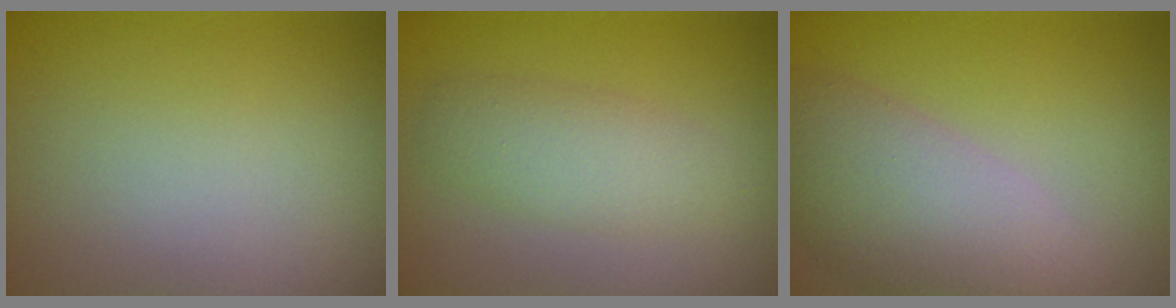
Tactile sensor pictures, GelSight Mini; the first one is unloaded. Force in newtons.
{"total": 3.0, "press": 3.0, "slide": 0.1}
{"total": 6.9, "press": 6.9, "slide": 0.5}